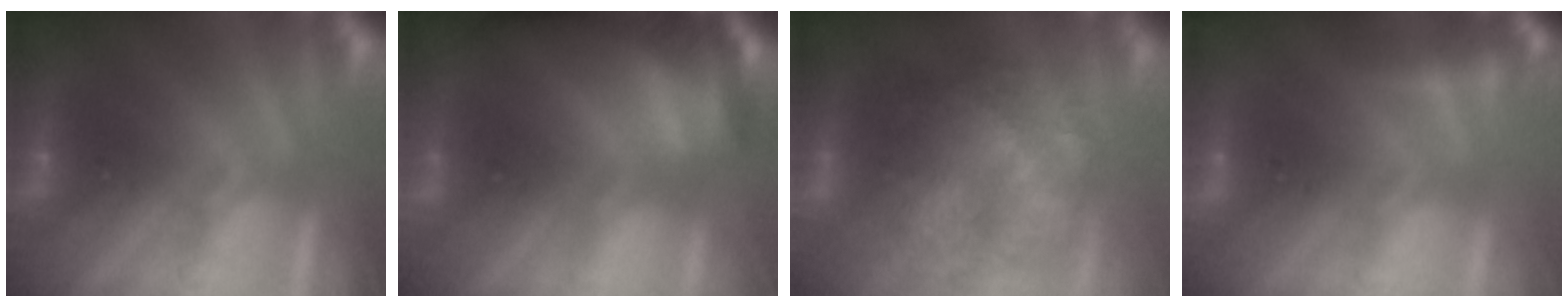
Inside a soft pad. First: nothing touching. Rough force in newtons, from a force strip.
{"total": 7.6}
{"total": 7.6}
{"total": 2.9}